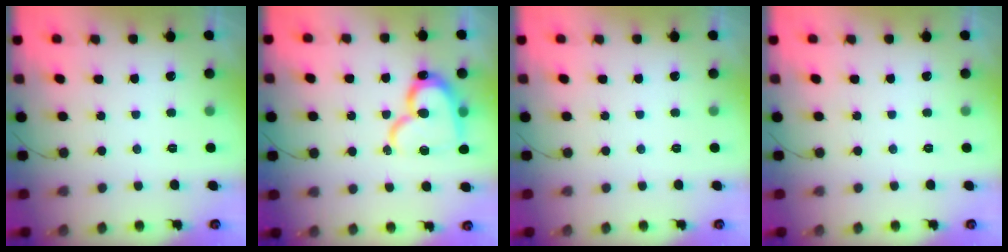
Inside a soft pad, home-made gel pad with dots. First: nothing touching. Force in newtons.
{"total": 15.2, "press": 15.2, "slide": 0.7}
{"total": 0.0}
{"total": 0.0}